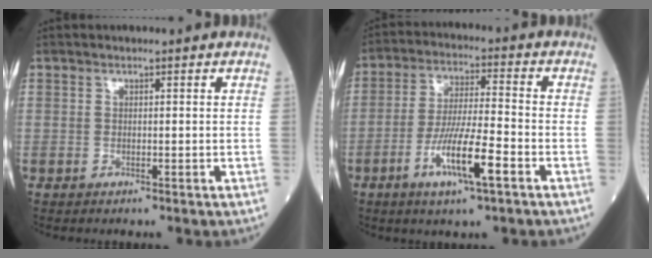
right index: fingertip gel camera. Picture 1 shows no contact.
{"total": 10.2, "force": [-4.4, 0.9, 9.2], "torque": [-0.174, -0.009, -0.080]}